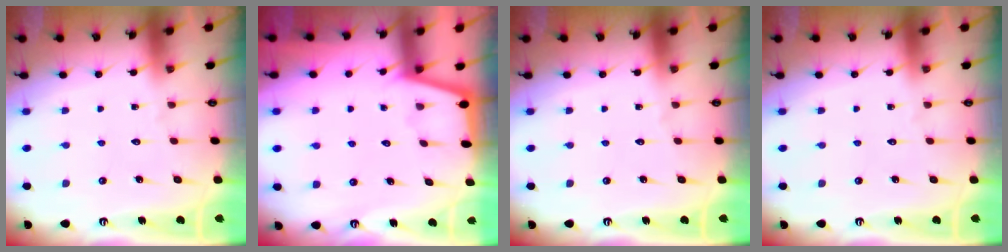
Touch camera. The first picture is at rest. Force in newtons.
{"total": 1.1, "press": 1.1, "slide": 0.1}
{"total": 0.0}
{"total": 0.0}